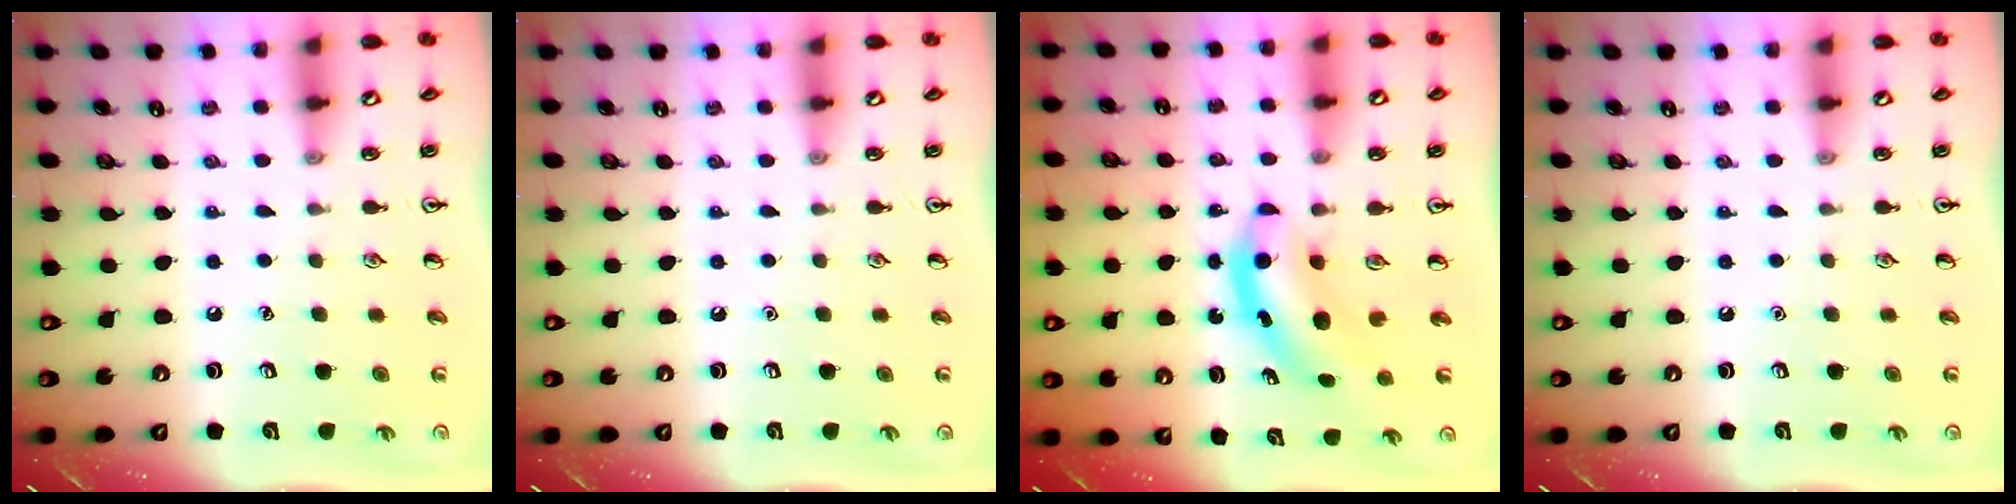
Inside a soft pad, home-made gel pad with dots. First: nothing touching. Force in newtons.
{"total": 0.0}
{"total": 5.2, "press": 5.1, "slide": 0.8}
{"total": 0.0}